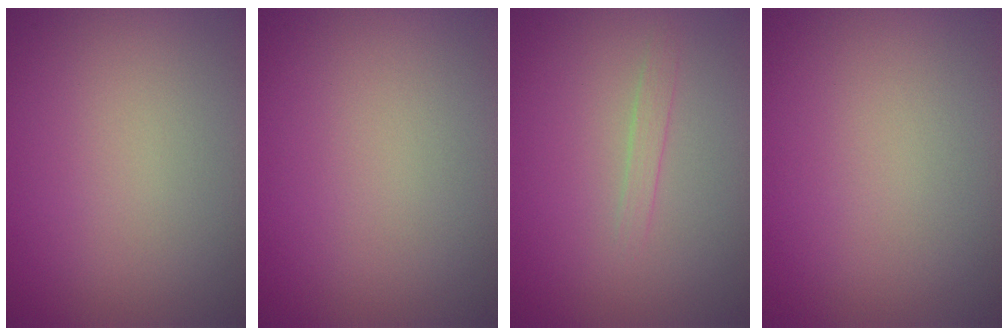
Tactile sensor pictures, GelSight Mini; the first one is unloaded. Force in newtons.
{"total": 0.0}
{"total": 0.9, "press": 0.8, "slide": 0.1}
{"total": 0.0}